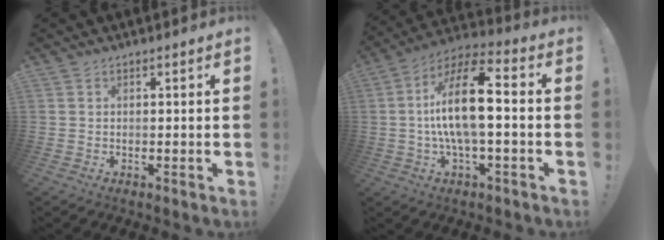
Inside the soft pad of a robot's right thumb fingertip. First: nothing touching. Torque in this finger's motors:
{"motor_torque": [0.99, 1.43, 0.31, -0.02, 0.19]}